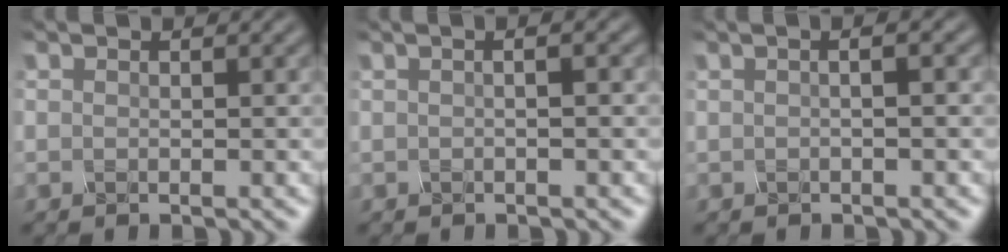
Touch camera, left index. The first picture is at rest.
{"total": 2.5, "force": [0.7, 1.0, 2.1], "torque": [-0.016, 0.007, -0.011]}
{"total": 2.9, "force": [0.7, 1.2, 2.5], "torque": [-0.018, 0.013, -0.013]}